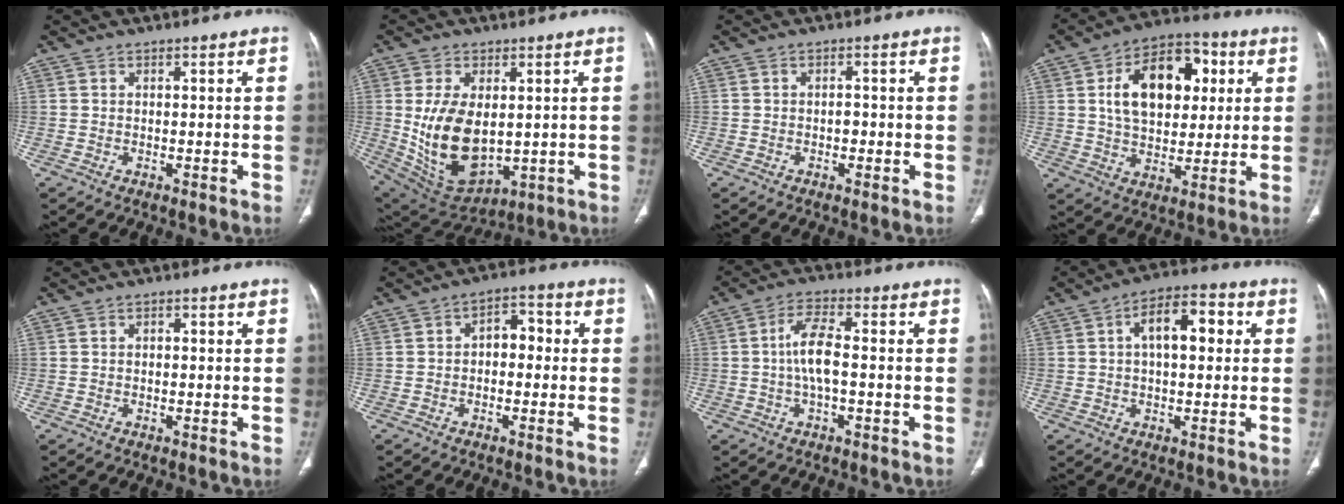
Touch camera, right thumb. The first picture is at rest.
{"total": 15.8, "force": [0.4, 9.4, 12.6], "torque": [-0.219, -0.014, 0.039]}
{"total": 1.4, "force": [-0.4, 0.9, 1.0], "torque": [-0.010, 0.003, -0.007]}
{"total": 17.6, "force": [4.2, 11.2, 12.9], "torque": [-0.172, 0.008, 0.068]}
{"total": 0.6, "force": [0.1, 0.4, 0.5], "torque": [0.000, 0.001, -0.001]}
{"total": 5.4, "force": [-0.1, 3.6, 4.1], "torque": [-0.031, 0.023, -0.014]}
{"total": 6.5, "force": [-0.5, 2.3, 6.0], "torque": [-0.130, 0.016, -0.015]}
{"total": 9.9, "force": [1.9, 5.1, 8.3], "torque": [-0.111, 0.025, 0.022]}